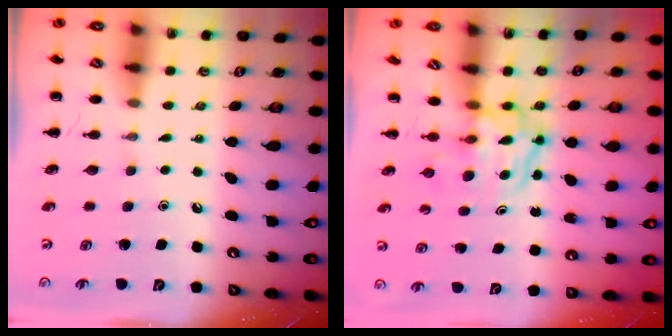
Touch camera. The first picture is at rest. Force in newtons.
{"total": 3.9, "press": 3.9, "slide": 0.4}